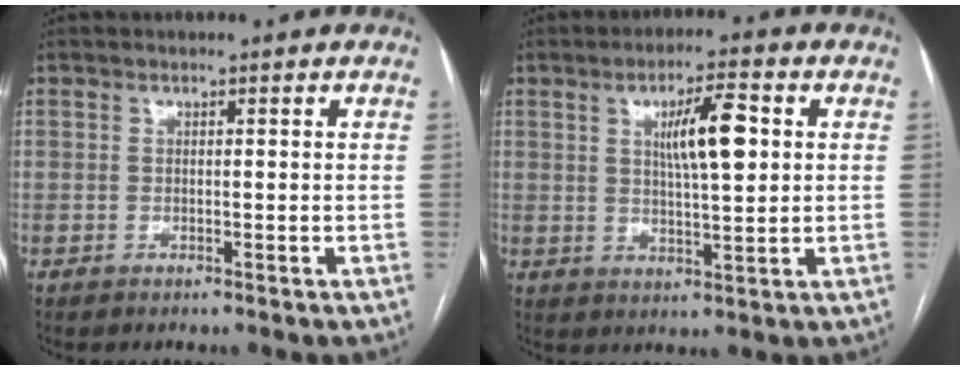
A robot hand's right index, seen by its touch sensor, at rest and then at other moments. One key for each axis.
{"total": 8.0, "fx": 2.0, "fy": 1.4, "fz": 7.6, "tx": -0.128, "ty": 0.009, "tz": 0.037}